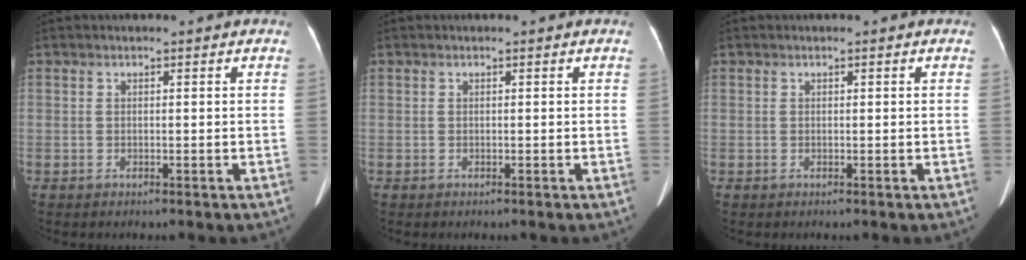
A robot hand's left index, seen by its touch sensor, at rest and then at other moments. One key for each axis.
{"total": 0.0}
{"total": 0.0}